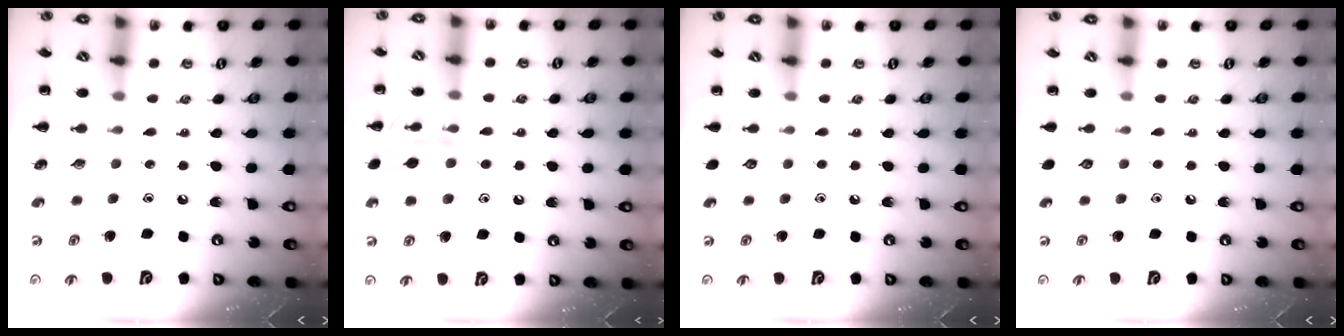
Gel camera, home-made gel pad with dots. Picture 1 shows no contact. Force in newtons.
{"total": 10.7, "press": 10.7, "slide": 0.6}
{"total": 0.0}
{"total": 0.0}